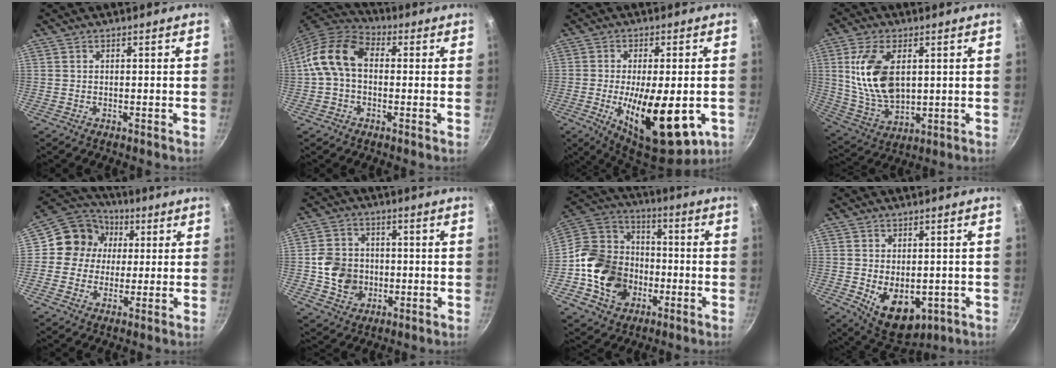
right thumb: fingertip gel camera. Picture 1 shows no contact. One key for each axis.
{"total": 12.3, "fx": 0.8, "fy": 8.2, "fz": 9.1, "tx": -0.172, "ty": 0.035, "tz": 0.003}
{"total": 18.5, "fx": -4.7, "fy": 7.4, "fz": 16.2, "tx": -0.244, "ty": -0.017, "tz": -0.048}
{"total": 14.3, "fx": 3.0, "fy": 8.0, "fz": 11.5, "tx": -0.222, "ty": -0.014, "tz": 0.070}
{"total": 12.0, "fx": 1.5, "fy": 10.9, "fz": 4.8, "tx": -0.048, "ty": 0.016, "tz": 0.017}
{"total": 9.8, "fx": -0.9, "fy": 8.5, "fz": 4.8, "tx": -0.057, "ty": 0.009, "tz": -0.013}
{"total": 18.1, "fx": -4.7, "fy": 14.3, "fz": 10.0, "tx": -0.159, "ty": 0.037, "tz": -0.085}
{"total": 11.1, "fx": -3.0, "fy": 6.9, "fz": 8.2, "tx": -0.104, "ty": -0.007, "tz": -0.024}